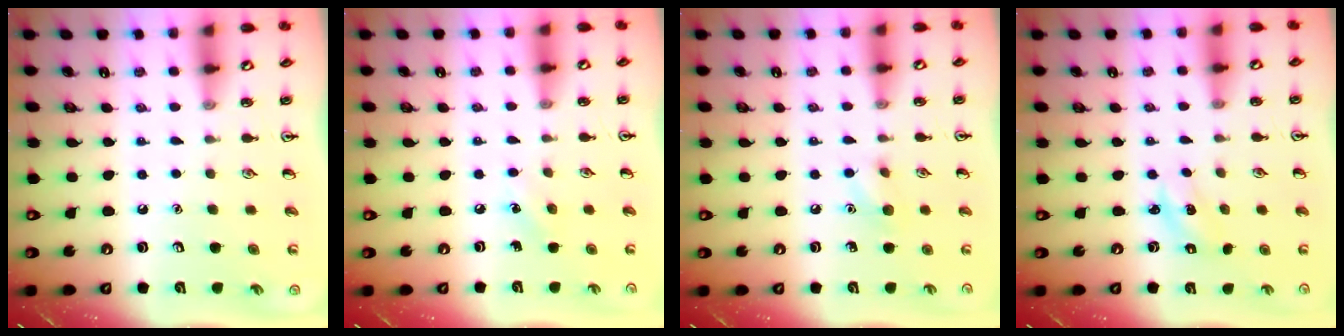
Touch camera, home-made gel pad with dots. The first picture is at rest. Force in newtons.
{"total": 5.7, "press": 5.5, "slide": 1.6}
{"total": 6.6, "press": 6.3, "slide": 2.0}
{"total": 2.3, "press": 2.2, "slide": 0.4}